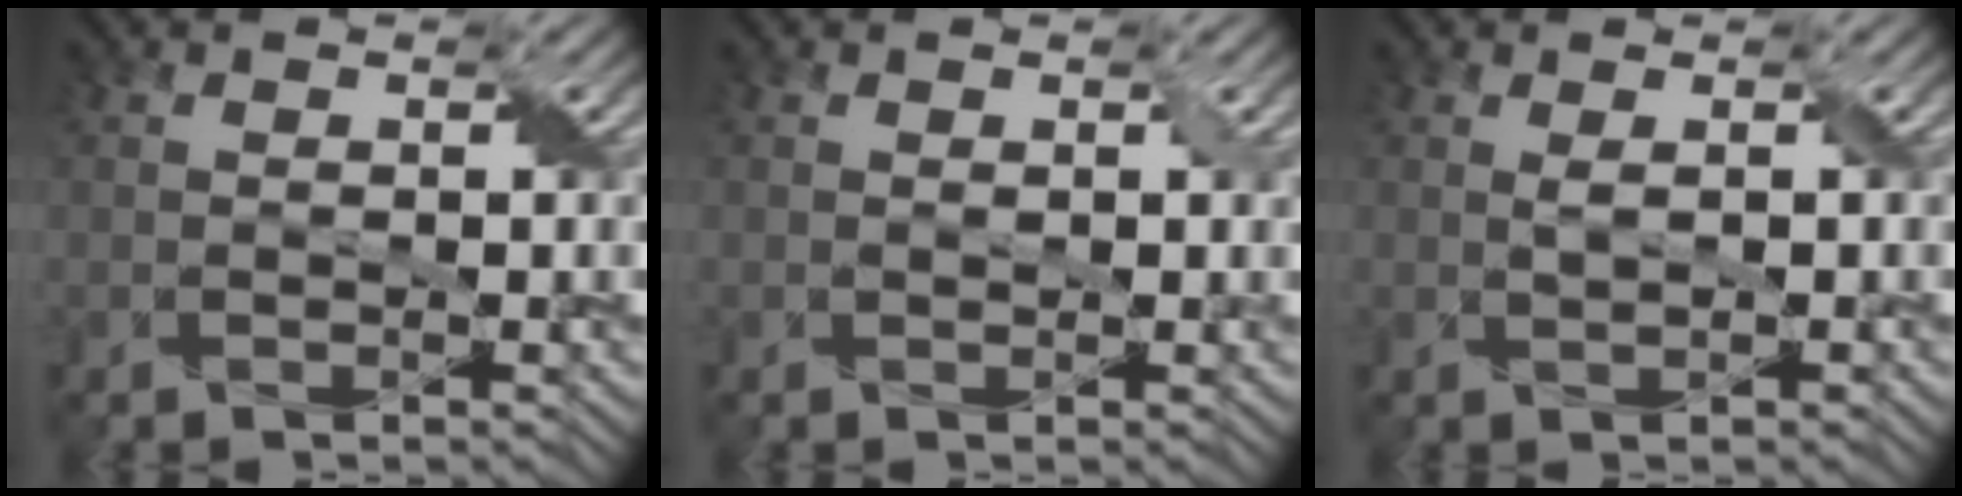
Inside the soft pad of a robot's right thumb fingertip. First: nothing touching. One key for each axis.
{"total": 0.7, "fx": 0.3, "fy": 0.4, "fz": 0.5, "tx": -0.010, "ty": -0.001, "tz": 0.005}
{"total": 0.9, "fx": 0.3, "fy": 0.1, "fz": 0.8, "tx": -0.023, "ty": 0.003, "tz": 0.006}